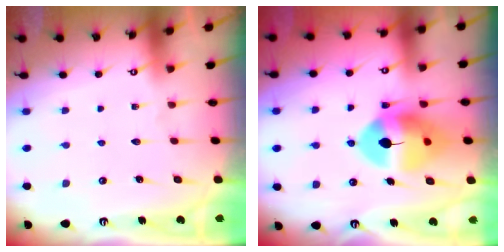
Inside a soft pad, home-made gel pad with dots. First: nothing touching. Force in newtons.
{"total": 12.4, "press": 12.2, "slide": 2.2}